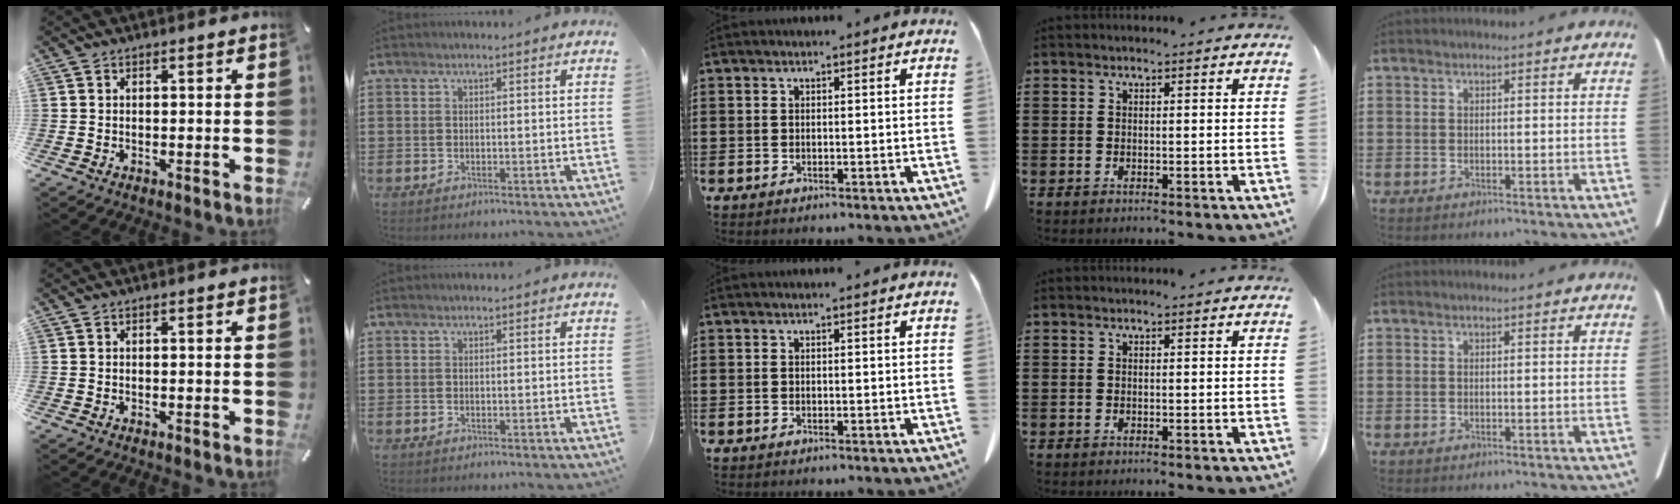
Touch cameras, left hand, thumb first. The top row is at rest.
{}